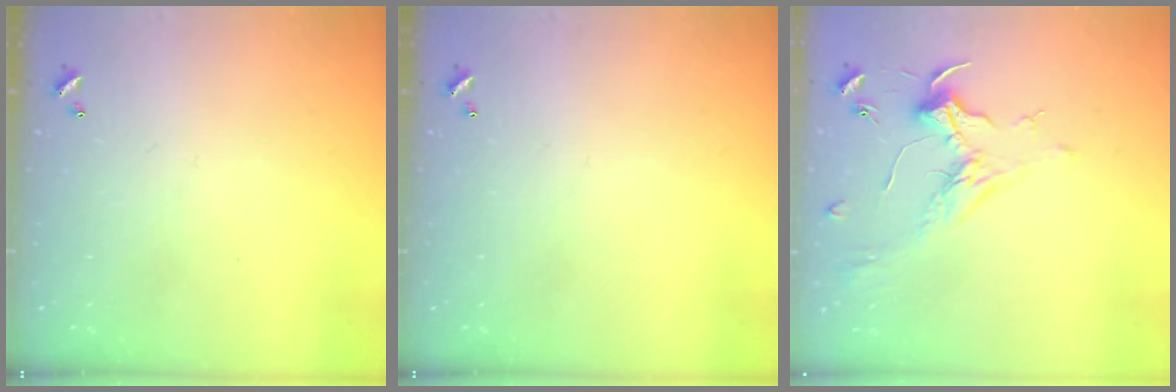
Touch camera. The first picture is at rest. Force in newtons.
{"total": 0.0}
{"total": 1.8, "press": 1.7, "slide": 0.6}